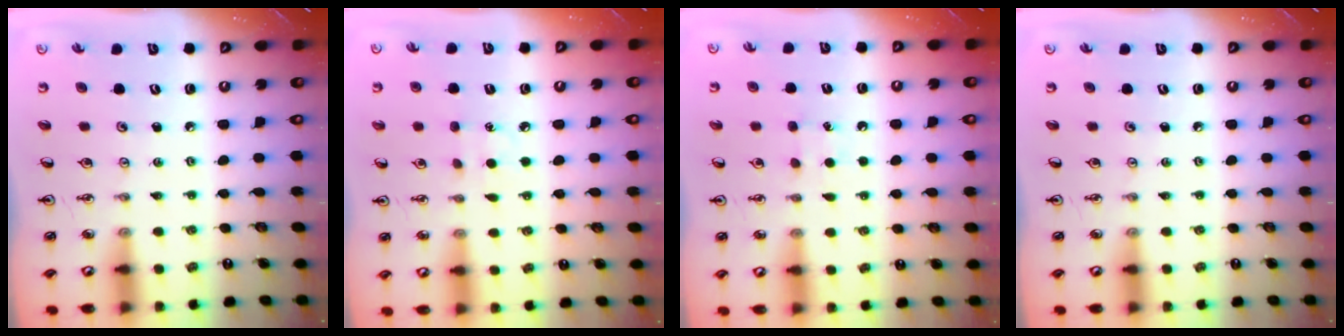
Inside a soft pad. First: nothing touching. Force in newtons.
{"total": 4.7, "press": 4.7, "slide": 0.5}
{"total": 4.8, "press": 4.7, "slide": 0.6}
{"total": 0.0}